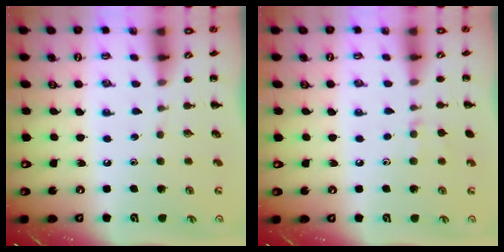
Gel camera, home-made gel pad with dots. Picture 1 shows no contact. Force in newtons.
{"total": 5.9, "press": 5.6, "slide": 1.8}